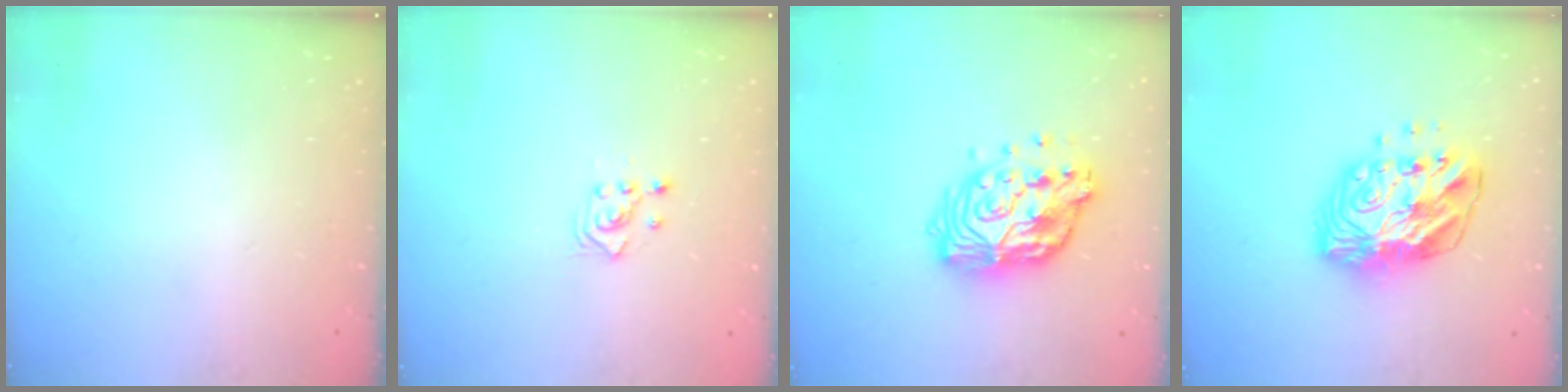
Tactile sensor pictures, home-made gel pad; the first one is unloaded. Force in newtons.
{"total": 2.3, "press": 2.3, "slide": 0.3}
{"total": 15.5, "press": 15.5, "slide": 1.3}
{"total": 14.1, "press": 14.0, "slide": 1.1}